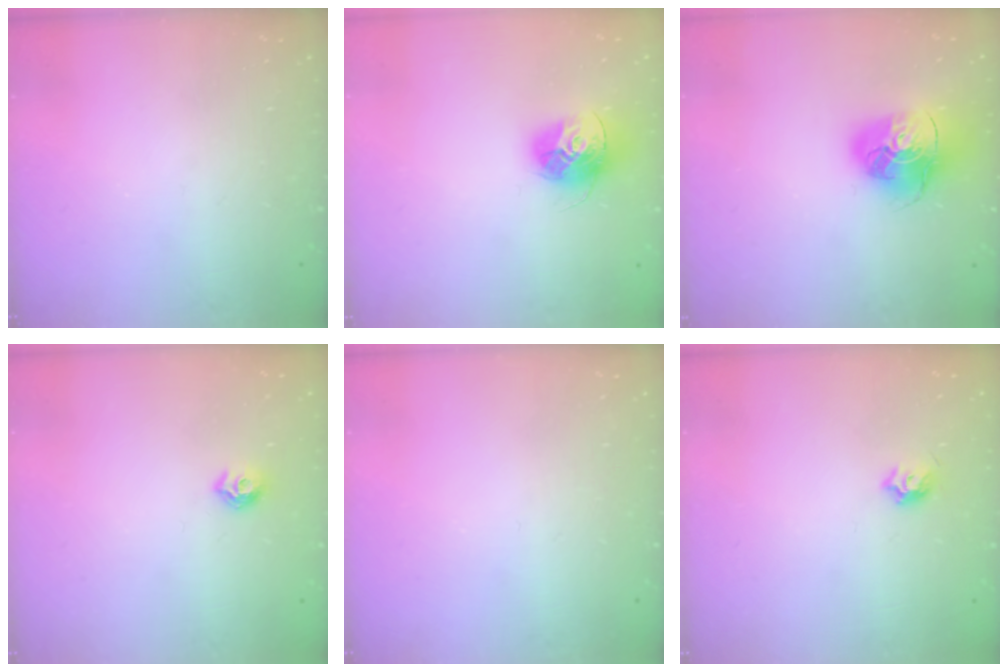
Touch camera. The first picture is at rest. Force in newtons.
{"total": 14.4, "press": 14.4, "slide": 1.3}
{"total": 14.4, "press": 14.3, "slide": 1.8}
{"total": 6.9, "press": 6.8, "slide": 0.9}
{"total": 0.0}
{"total": 5.2, "press": 5.1, "slide": 1.0}